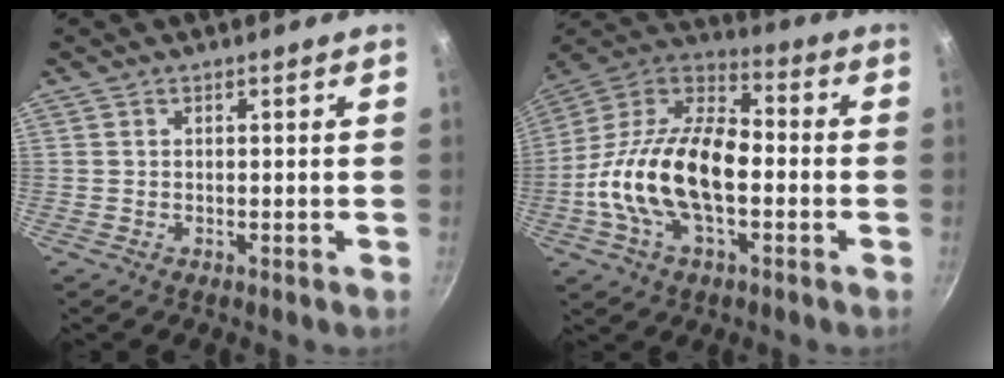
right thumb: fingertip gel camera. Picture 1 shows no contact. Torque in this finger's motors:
{"motor_torque": [1.05, 2.10, 1.36, -0.94, 0.54]}